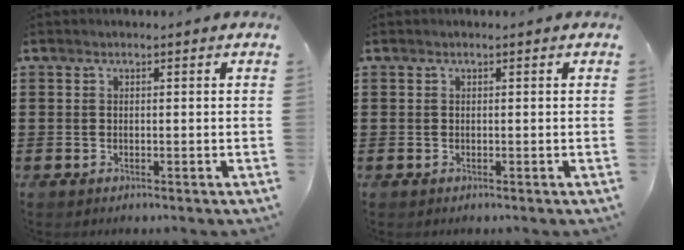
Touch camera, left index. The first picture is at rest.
{"total": 0.0}